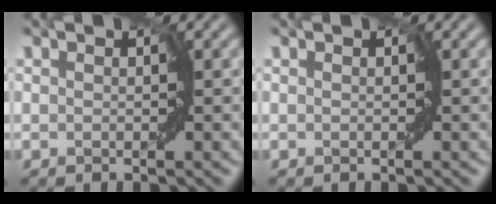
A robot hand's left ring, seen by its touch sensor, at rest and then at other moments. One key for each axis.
{"total": 0.0}